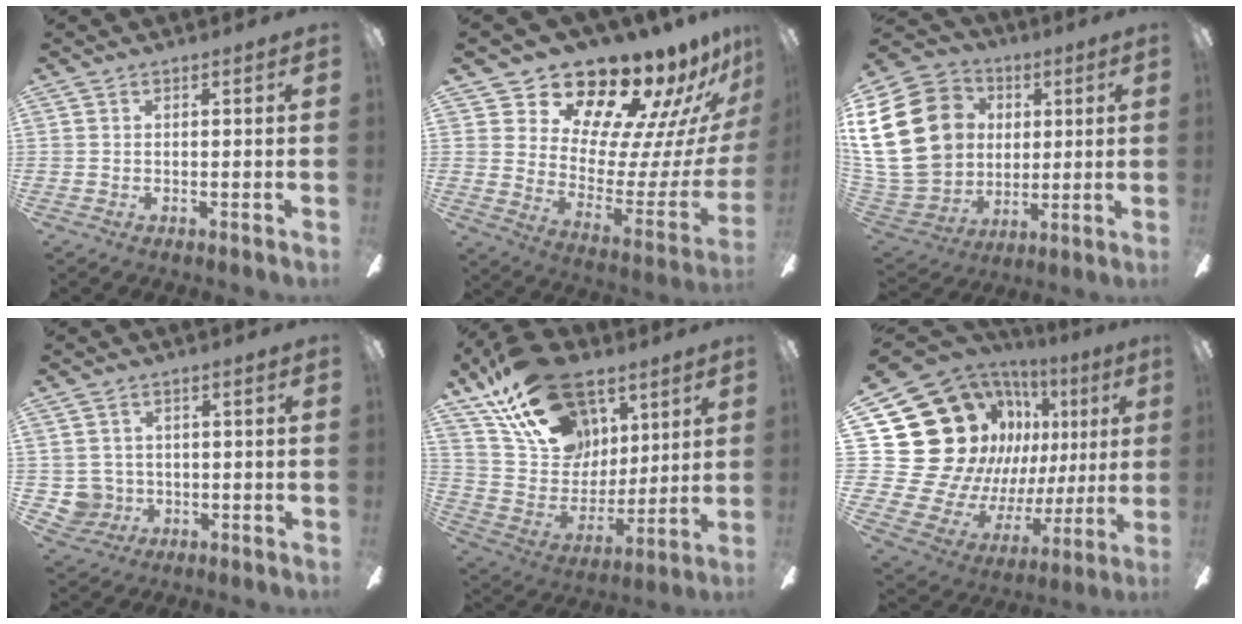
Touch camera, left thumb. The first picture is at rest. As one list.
[{"total": 17.9, "force": [15.5, 6.8, 5.9], "torque": [-0.087, -0.145, 0.271]}, {"total": 26.0, "force": [4.3, 21.2, 14.4], "torque": [-0.293, 0.009, 0.100]}, {"total": 4.9, "force": [-0.5, 4.9, 0.4], "torque": [-0.026, 0.004, -0.009]}, {"total": 25.5, "force": [14.9, 16.5, 12.5], "torque": [-0.208, -0.075, 0.283]}, {"total": 28.2, "force": [10.7, 21.7, 14.5], "torque": [-0.294, -0.105, 0.256]}]